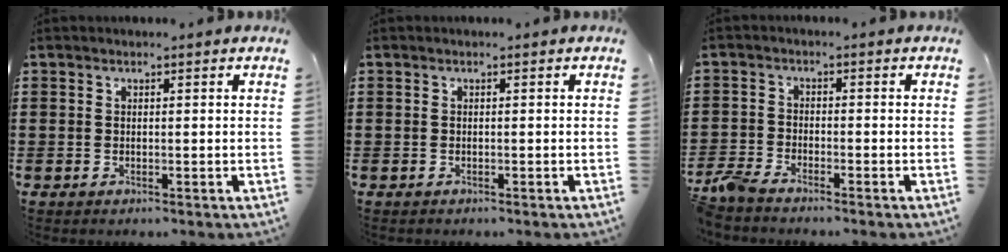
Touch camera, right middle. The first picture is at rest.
{"total": 0.0}
{"total": 3.2, "force": [-2.9, 0.4, 1.3], "torque": [-0.051, -0.007, -0.068]}